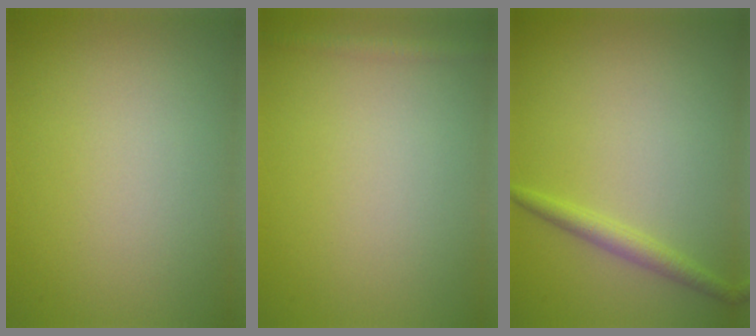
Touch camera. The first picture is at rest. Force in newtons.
{"total": 1.0, "press": 1.0, "slide": 0.1}
{"total": 1.8, "press": 1.8, "slide": 0.0}